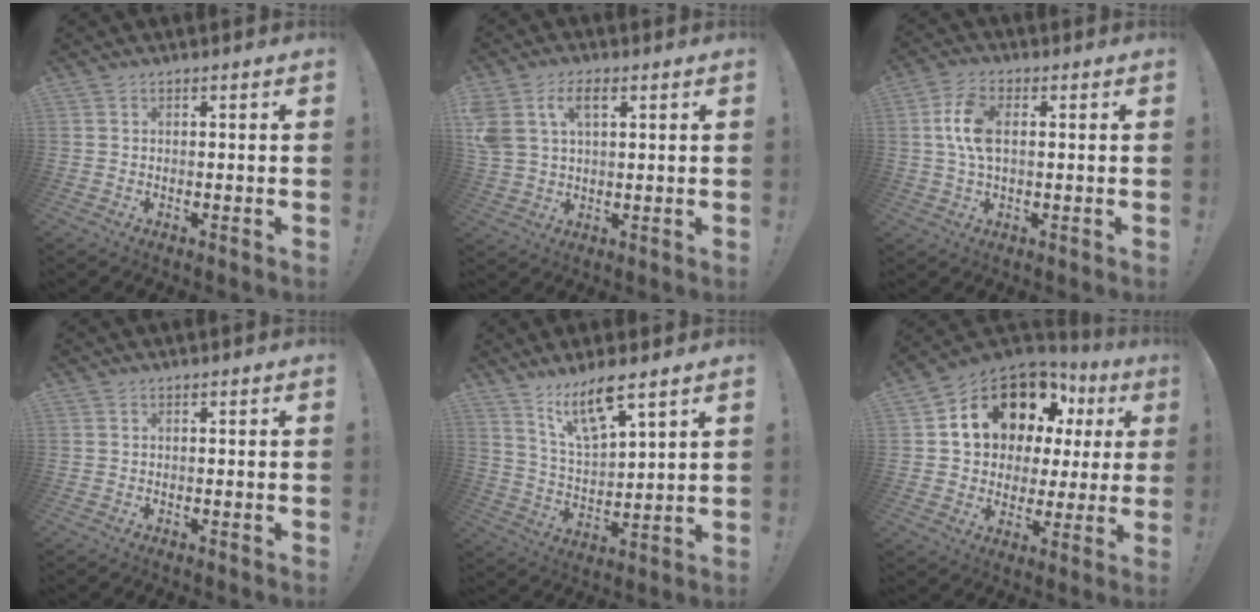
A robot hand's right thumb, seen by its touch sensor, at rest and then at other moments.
{"total": 8.0, "force": [3.6, 4.8, 5.3], "torque": [-0.119, 0.001, 0.068]}
{"total": 8.6, "force": [1.3, 4.8, 7.1], "torque": [-0.140, 0.002, 0.023]}
{"total": 0.0}
{"total": 11.7, "force": [8.6, 3.2, 7.3], "torque": [-0.134, -0.045, 0.149]}
{"total": 16.1, "force": [8.6, 10.5, 8.7], "torque": [-0.146, -0.048, 0.168]}